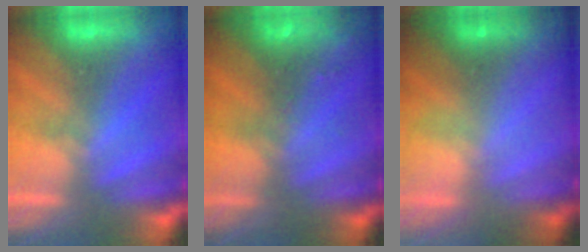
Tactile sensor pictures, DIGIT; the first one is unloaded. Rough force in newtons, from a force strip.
{"total": 6.7}
{"total": 2.4}